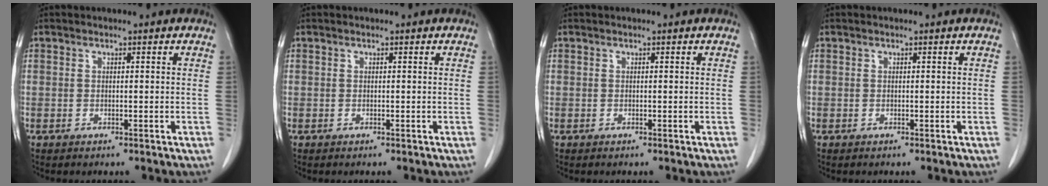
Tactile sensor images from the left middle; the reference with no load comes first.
{"total": 0.0}
{"total": 0.0}
{"total": 0.0}